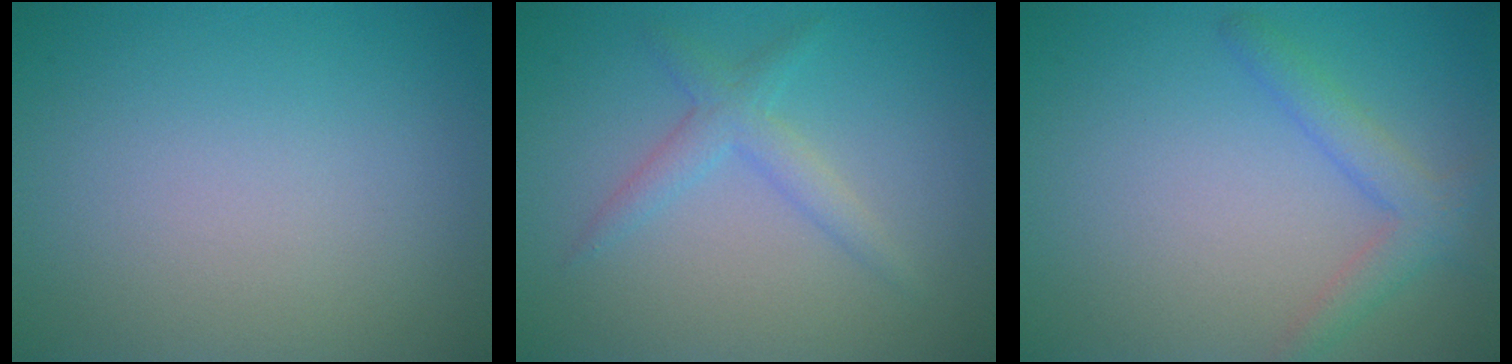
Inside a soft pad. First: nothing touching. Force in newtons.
{"total": 2.2, "press": 2.2, "slide": 0.1}
{"total": 2.5, "press": 2.5, "slide": 0.3}